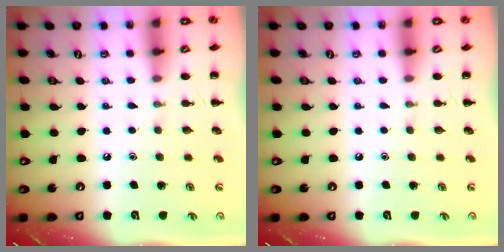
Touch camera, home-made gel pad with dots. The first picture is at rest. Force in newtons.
{"total": 0.0}